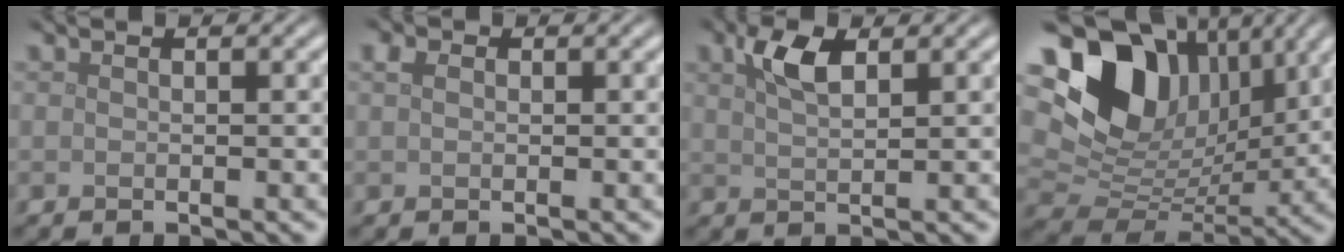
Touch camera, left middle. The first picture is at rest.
{"total": 1.1, "force": [0.3, 0.9, 0.6], "torque": [-0.011, 0.004, 0.004]}
{"total": 2.9, "force": [1.6, 1.1, 2.2], "torque": [-0.047, 0.005, 0.032]}
{"total": 14.4, "force": [5.8, 10.1, 8.5], "torque": [-0.164, 0.016, 0.114]}